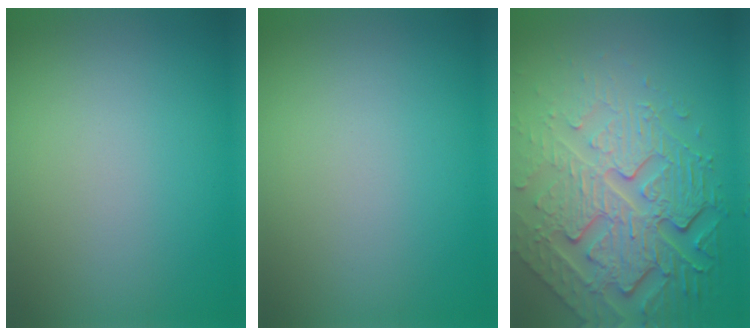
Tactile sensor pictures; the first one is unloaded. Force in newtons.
{"total": 0.0}
{"total": 8.3, "press": 5.8, "slide": 6.0}